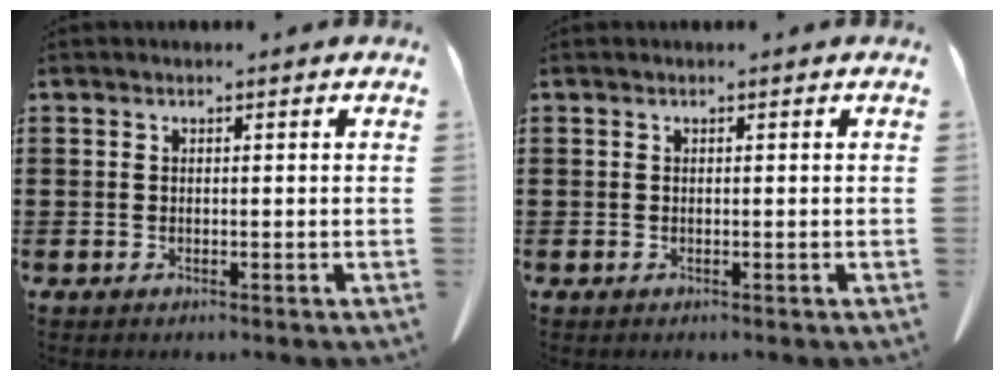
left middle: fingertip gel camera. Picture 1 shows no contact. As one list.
[{"total": 0.0}]